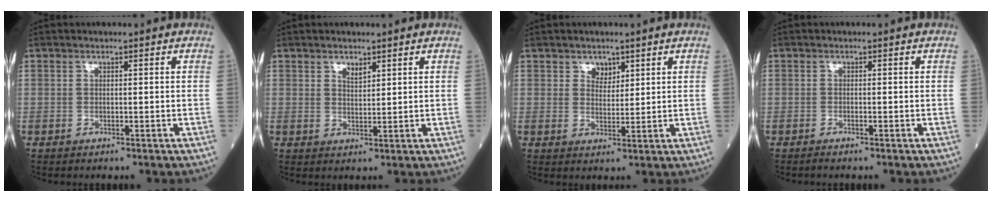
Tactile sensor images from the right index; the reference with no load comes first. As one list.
[{"total": 1.9, "force": [1.3, 0.8, 1.1], "torque": [-0.019, -0.002, 0.026]}, {"total": 2.6, "force": [1.7, 1.8, 0.9], "torque": [-0.012, -0.001, 0.029]}, {"total": 0.6, "force": [-0.5, -0.1, 0.3], "torque": [-0.010, 0.000, -0.010]}]